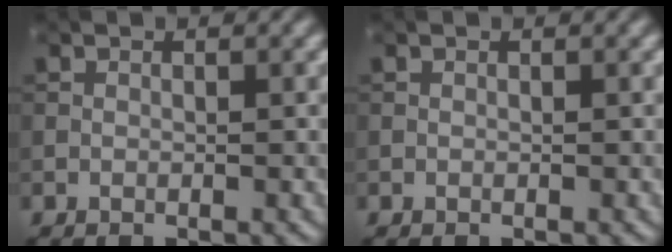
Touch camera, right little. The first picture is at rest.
{"total": 0.0}